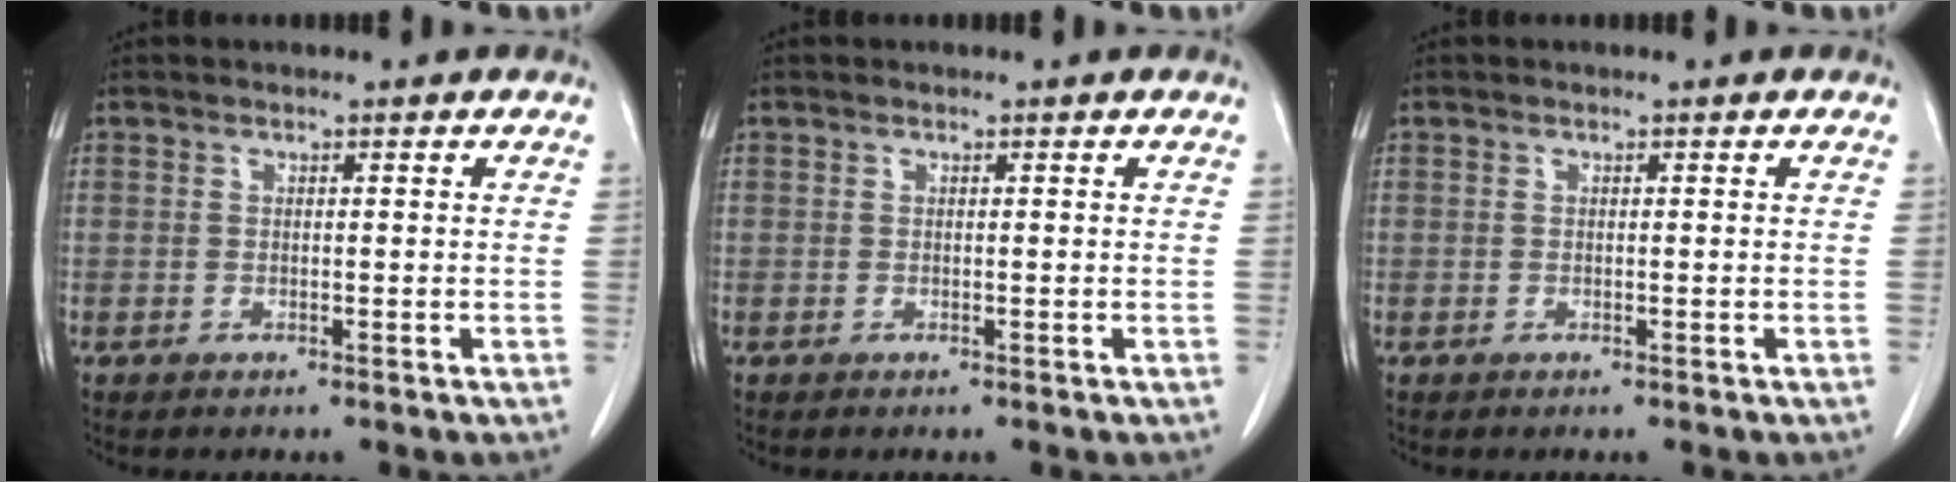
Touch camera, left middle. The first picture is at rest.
{"total": 0.0}
{"total": 0.0}